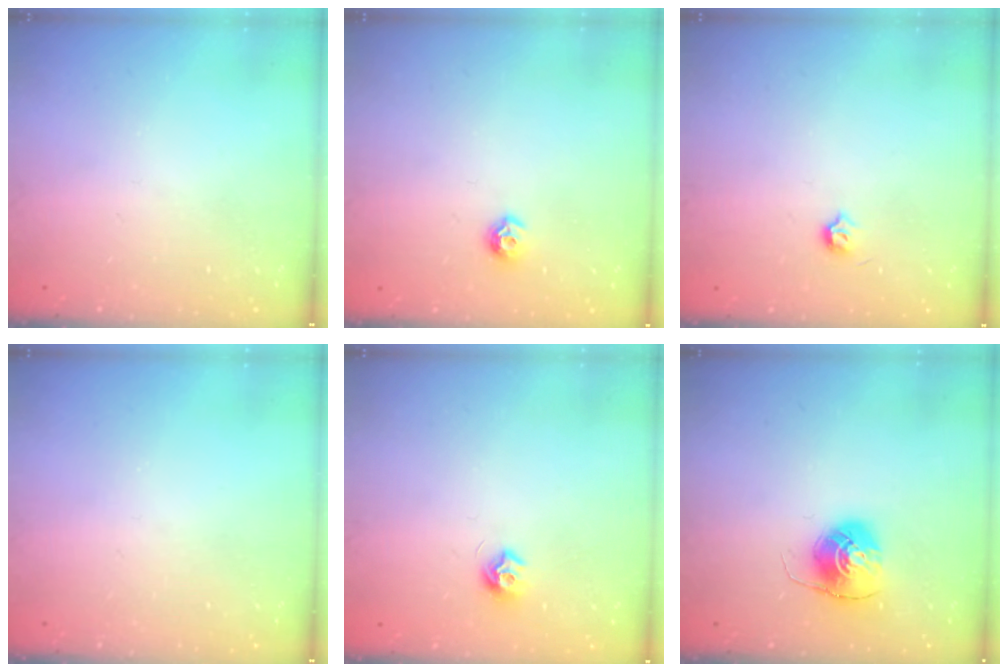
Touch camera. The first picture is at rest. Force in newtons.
{"total": 6.8, "press": 6.7, "slide": 1.0}
{"total": 3.7, "press": 3.6, "slide": 0.6}
{"total": 0.0}
{"total": 7.6, "press": 7.6, "slide": 0.8}
{"total": 7.9, "press": 7.9, "slide": 0.1}